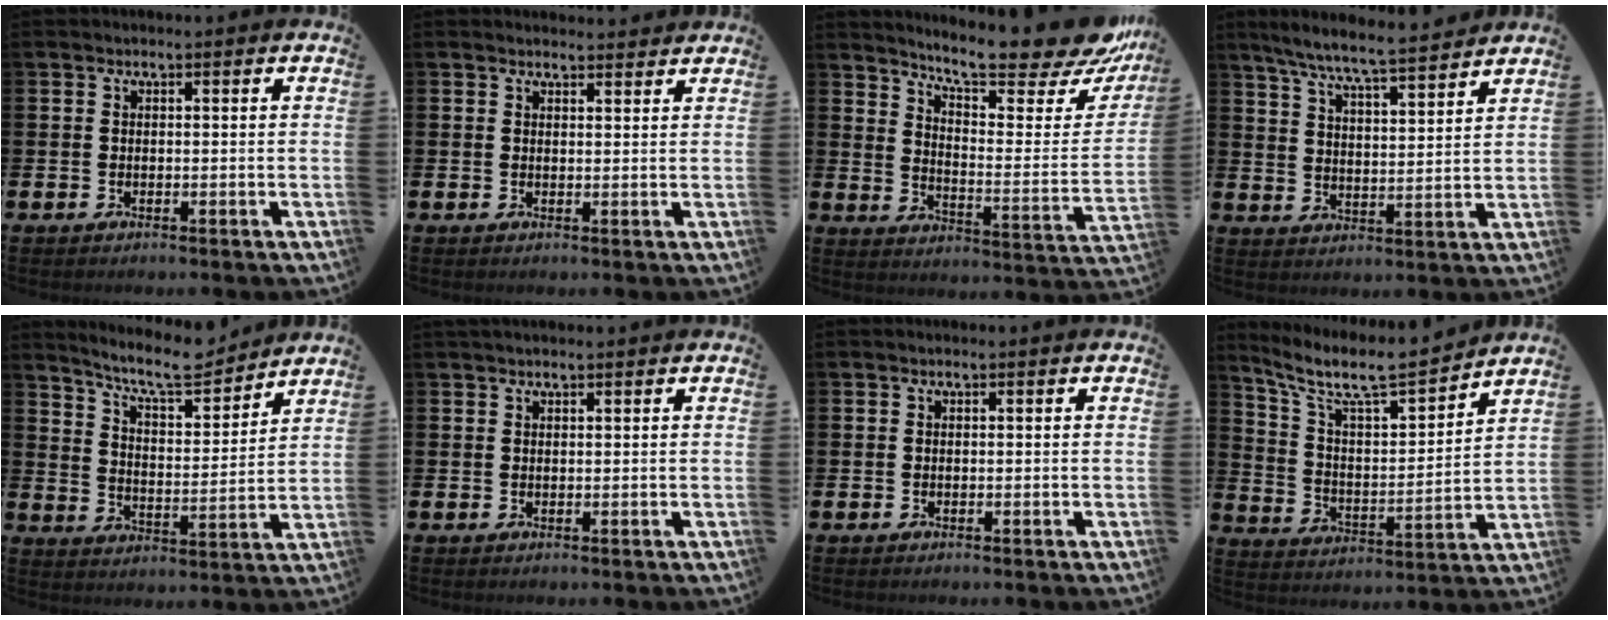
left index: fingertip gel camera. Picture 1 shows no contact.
{"total": 1.7, "force": [1.7, 0.3, -0.1], "torque": [0.006, -0.008, 0.029]}
{"total": 11.3, "force": [10.3, 1.7, 4.3], "torque": [-0.084, -0.091, 0.172]}
{"total": 7.3, "force": [6.9, -0.1, 2.6], "torque": [-0.080, -0.040, 0.120]}
{"total": 9.1, "force": [8.4, 1.6, 3.1], "torque": [-0.080, -0.053, 0.148]}
{"total": 0.7, "force": [0.7, 0.0, 0.2], "torque": [0.003, -0.002, 0.012]}
{"total": 0.0}
{"total": 8.9, "force": [8.0, 1.5, 3.8], "torque": [-0.109, -0.059, 0.134]}